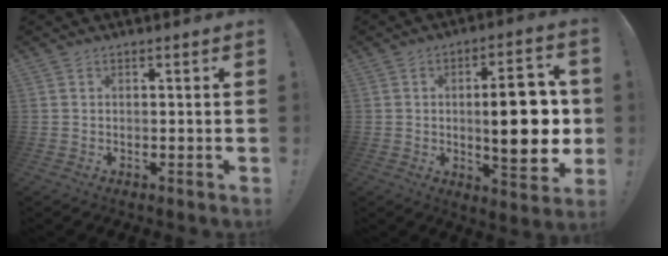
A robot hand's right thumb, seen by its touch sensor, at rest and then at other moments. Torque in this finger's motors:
{"motor_torque": [0.34, 0.51, 1.21, -0.14, 0.10]}